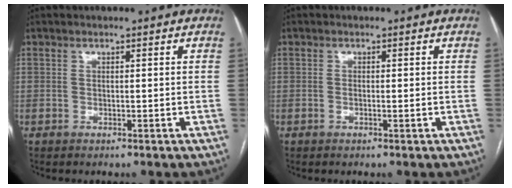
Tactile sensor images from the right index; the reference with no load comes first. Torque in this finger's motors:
{"motor_torque": [-0.25, 0.34, -0.03, -0.01]}